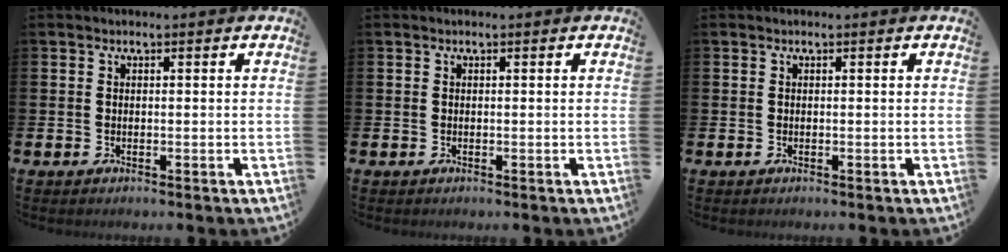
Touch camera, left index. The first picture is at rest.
{"total": 0.0}
{"total": 0.0}